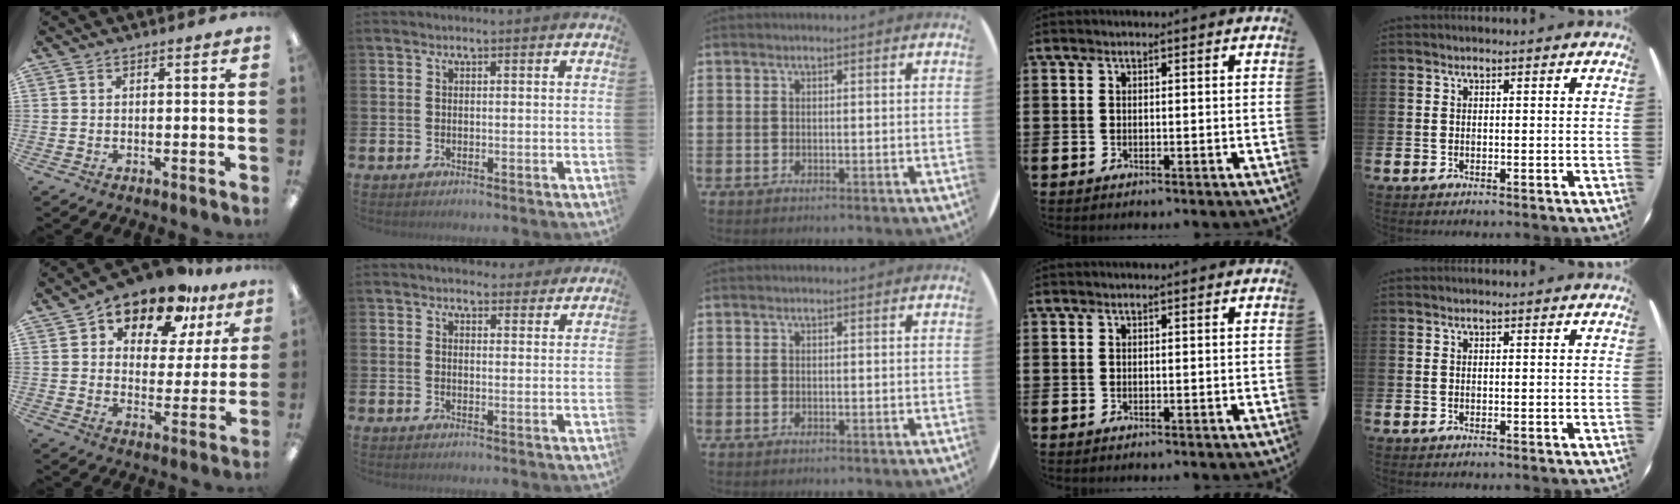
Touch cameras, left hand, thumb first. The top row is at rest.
{"thumb": {"total": 13.5, "force": [10.4, 6.2, 5.8], "torque": [-0.105, -0.067, 0.184]}, "index": {"total": 3.0, "force": [2.8, 0.9, 0.0], "torque": [0.002, -0.014, 0.051]}}